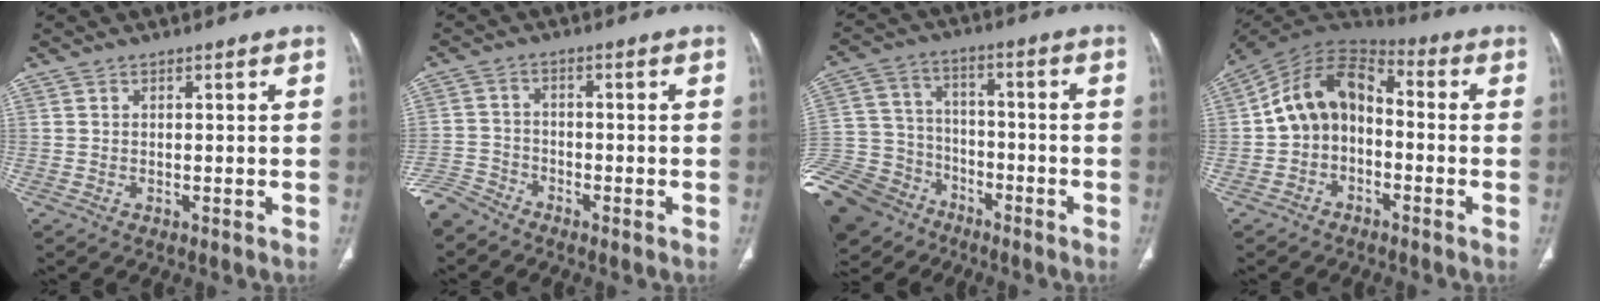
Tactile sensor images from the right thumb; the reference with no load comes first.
{"total": 5.5, "force": [-5.1, 1.9, 0.7], "torque": [-0.022, 0.011, -0.109]}
{"total": 22.3, "force": [-14.1, 15.0, 8.5], "torque": [-0.226, 0.049, -0.248]}
{"total": 12.0, "force": [-1.5, 8.9, 7.9], "torque": [-0.121, 0.055, -0.042]}